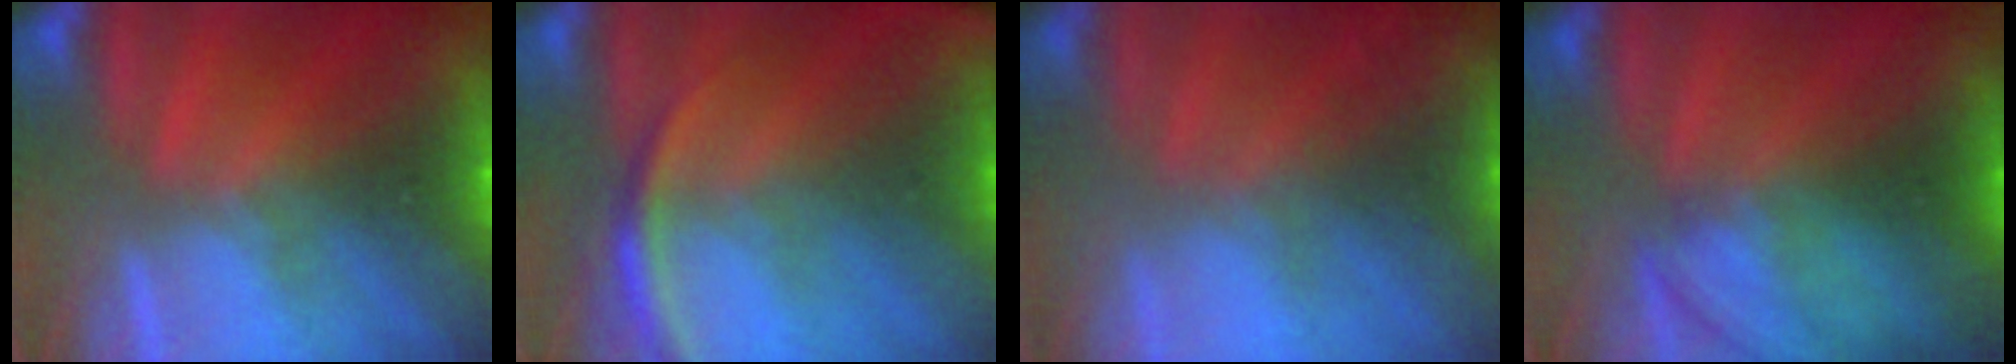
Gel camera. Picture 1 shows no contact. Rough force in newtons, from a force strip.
{"total": 2.8}
{"total": 10.5}
{"total": 2.3}